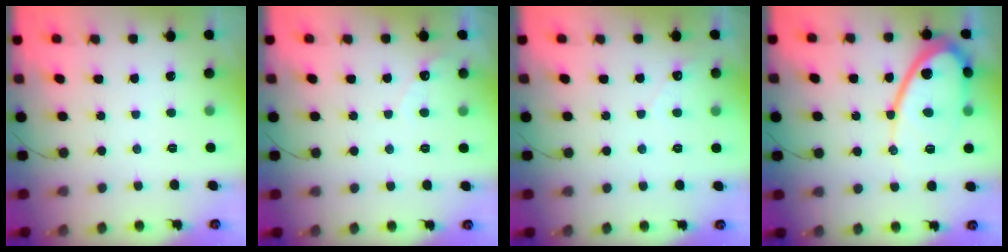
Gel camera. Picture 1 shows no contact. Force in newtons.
{"total": 2.8, "press": 2.8, "slide": 0.1}
{"total": 1.7, "press": 1.7, "slide": 0.1}
{"total": 13.8, "press": 13.7, "slide": 1.1}